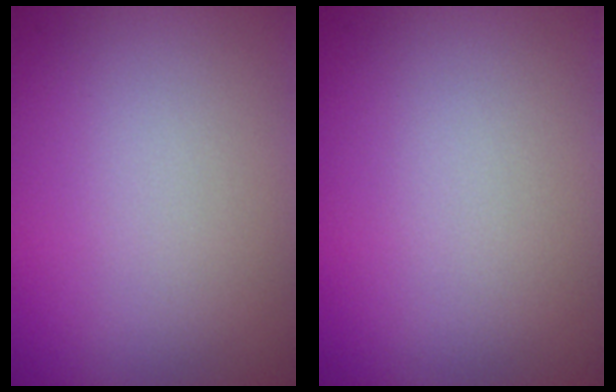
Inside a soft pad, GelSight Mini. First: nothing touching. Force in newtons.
{"total": 0.0}